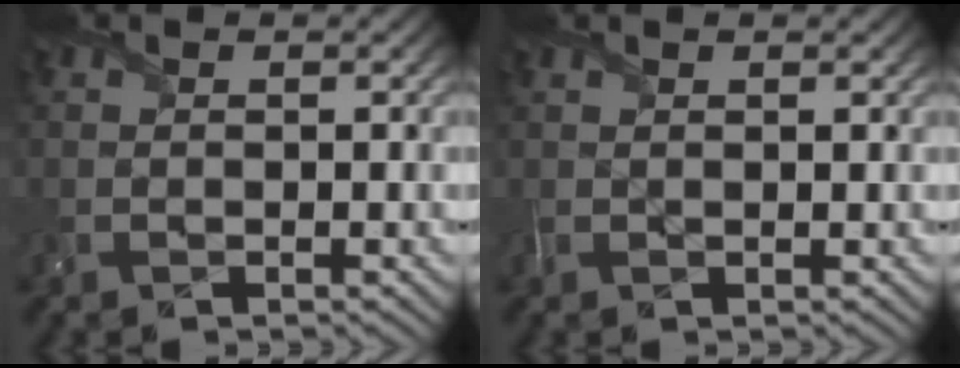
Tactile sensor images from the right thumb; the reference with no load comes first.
{"total": 1.1, "force": [0.7, 0.2, 0.8], "torque": [-0.023, 0.002, 0.013]}